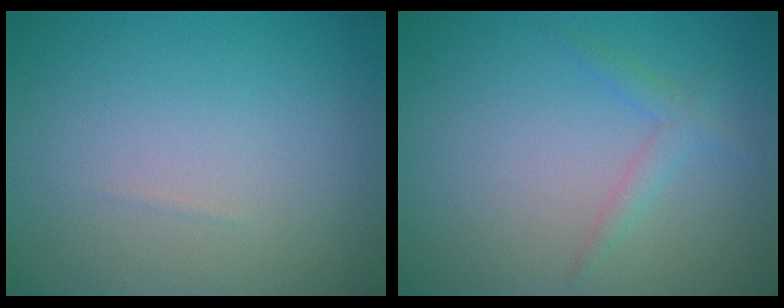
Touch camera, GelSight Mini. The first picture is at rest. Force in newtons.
{"total": 1.4, "press": 1.4, "slide": 0.1}